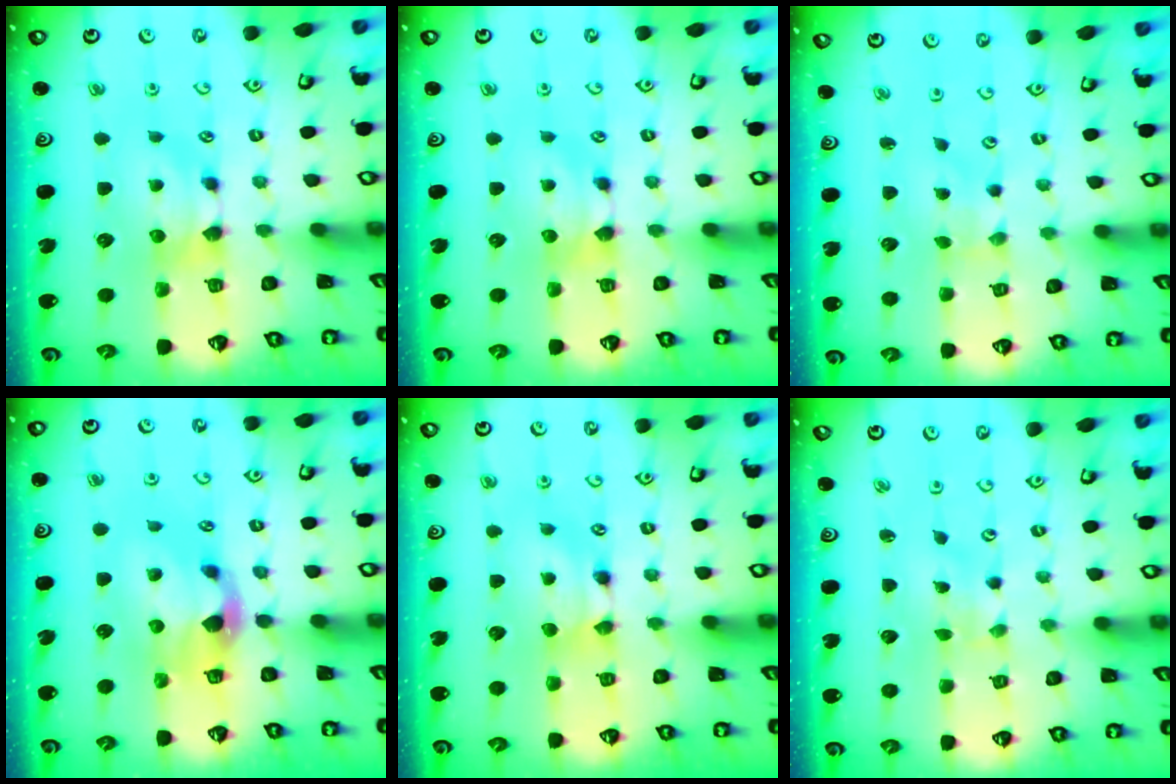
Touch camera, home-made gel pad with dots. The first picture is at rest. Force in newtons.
{"total": 0.0}
{"total": 3.0, "press": 2.9, "slide": 0.8}
{"total": 2.8, "press": 2.5, "slide": 1.3}
{"total": 1.6, "press": 1.6, "slide": 0.2}
{"total": 4.8, "press": 4.7, "slide": 0.7}